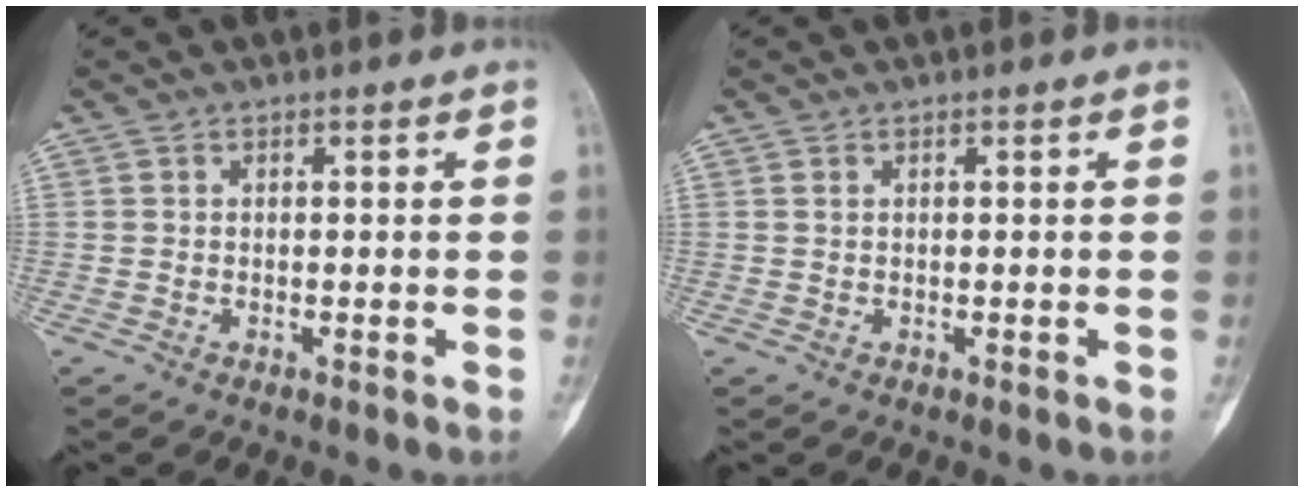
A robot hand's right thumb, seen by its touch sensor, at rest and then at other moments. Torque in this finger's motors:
{"motor_torque": [-0.34, -0.10, 0.22, 0.05, -0.03]}